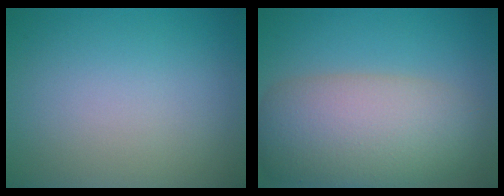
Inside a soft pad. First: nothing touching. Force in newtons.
{"total": 9.4, "press": 9.4, "slide": 0.5}